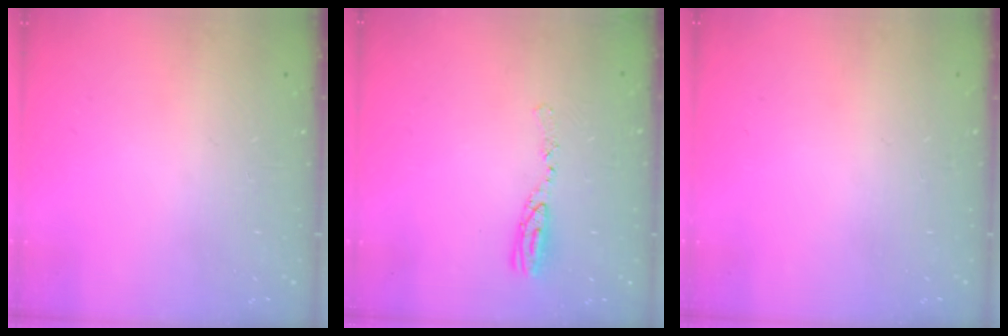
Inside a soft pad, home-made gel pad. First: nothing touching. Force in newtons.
{"total": 8.1, "press": 8.1, "slide": 0.6}
{"total": 0.0}